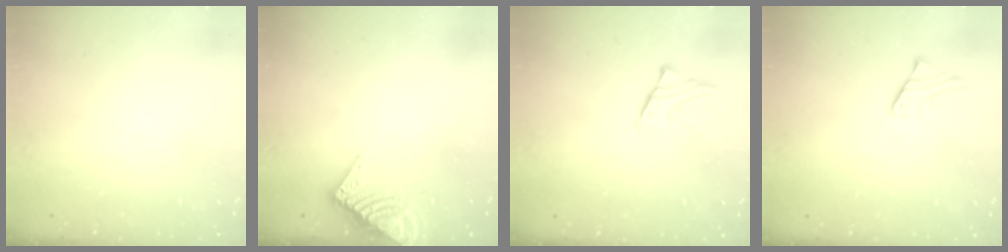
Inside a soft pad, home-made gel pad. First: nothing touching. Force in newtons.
{"total": 8.0, "press": 8.0, "slide": 0.7}
{"total": 2.1, "press": 2.1, "slide": 0.2}
{"total": 2.1, "press": 2.1, "slide": 0.1}